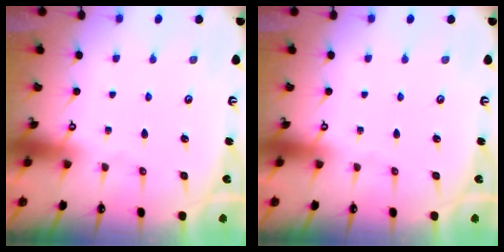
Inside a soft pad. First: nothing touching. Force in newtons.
{"total": 0.0}